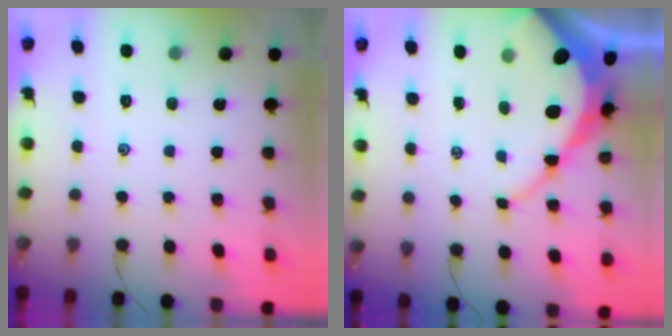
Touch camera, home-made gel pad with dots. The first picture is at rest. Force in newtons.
{"total": 11.1, "press": 11.0, "slide": 1.1}